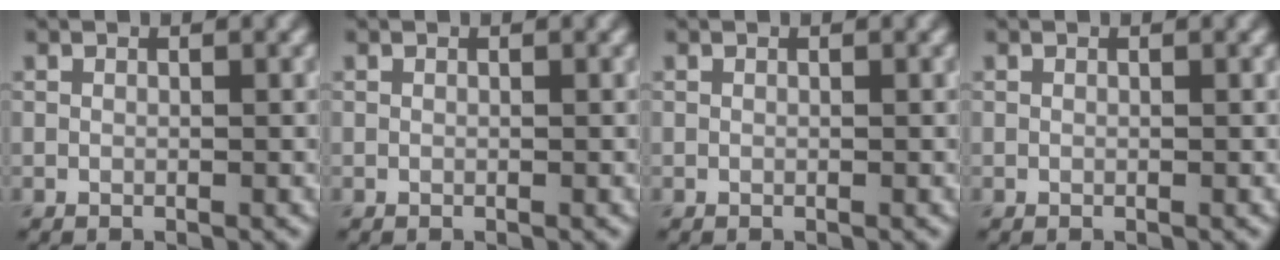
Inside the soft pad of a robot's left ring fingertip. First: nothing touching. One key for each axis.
{"total": 0.0}
{"total": 0.0}
{"total": 0.0}